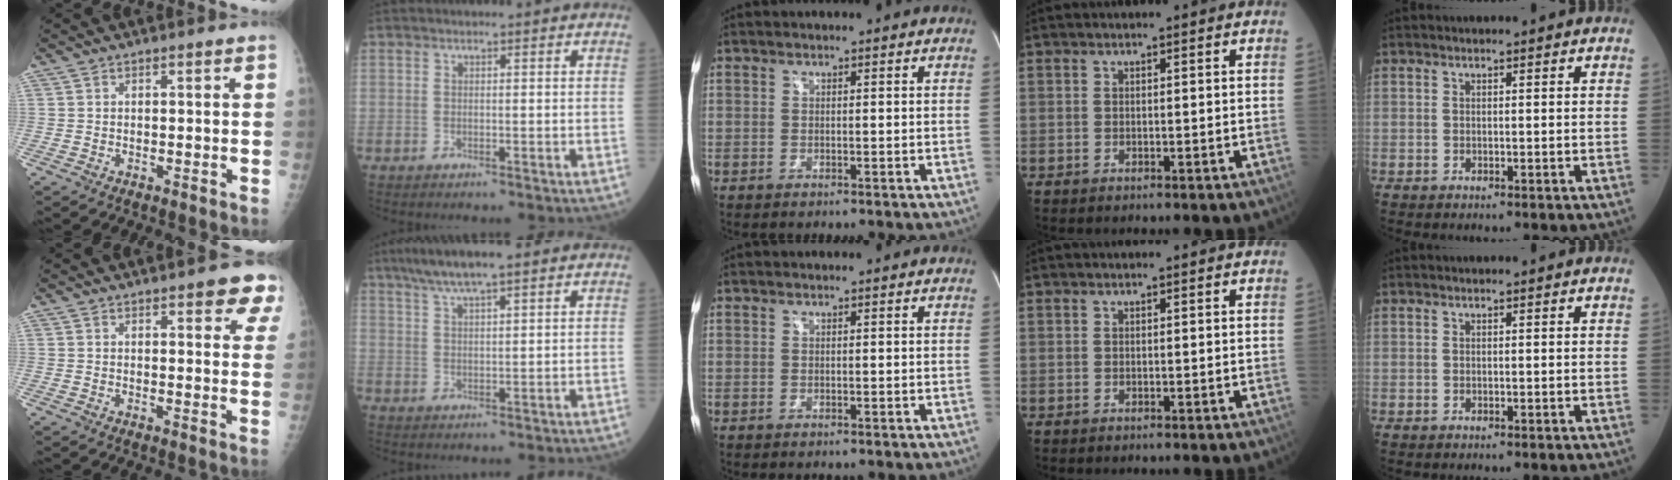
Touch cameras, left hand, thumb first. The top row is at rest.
{"thumb": {"total": 6.7, "force": [4.2, 2.4, 4.7], "torque": [-0.025, -0.013, 0.042]}, "index": {"total": 7.0, "force": [5.2, 0.6, 4.7], "torque": [-0.087, 0.024, 0.092]}}